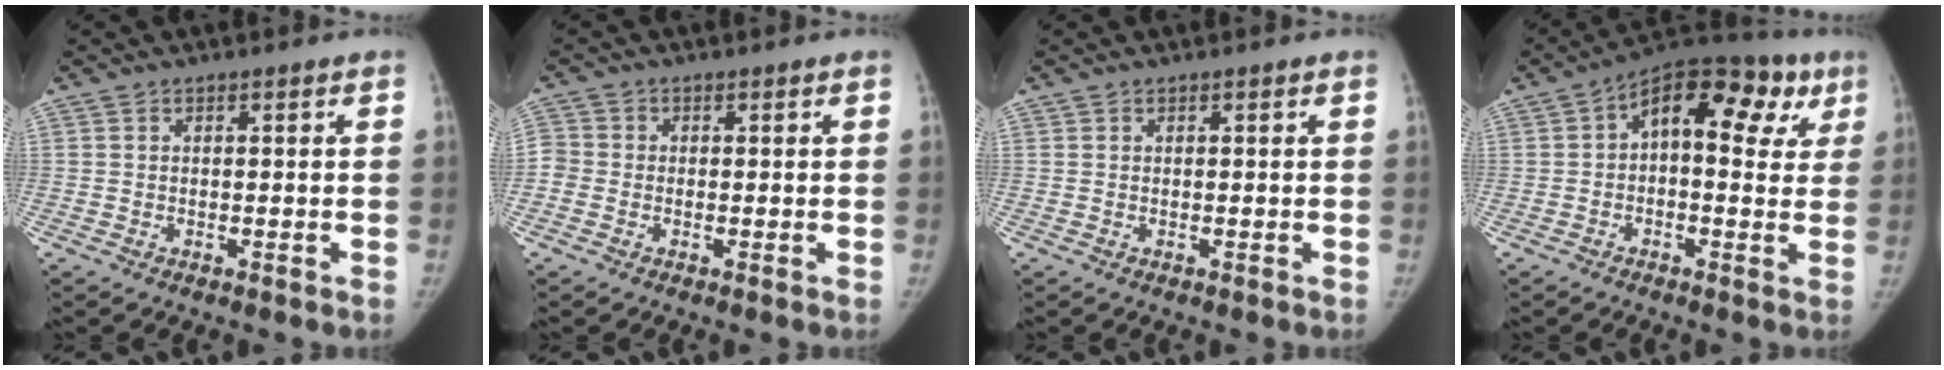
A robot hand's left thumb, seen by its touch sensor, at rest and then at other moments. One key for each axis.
{"total": 3.2, "fx": -0.7, "fy": 2.9, "fz": 1.2, "tx": -0.018, "ty": 0.006, "tz": -0.021}
{"total": 0.0}
{"total": 16.2, "fx": 4.8, "fy": 9.0, "fz": 12.6, "tx": -0.122, "ty": 0.032, "tz": 0.054}